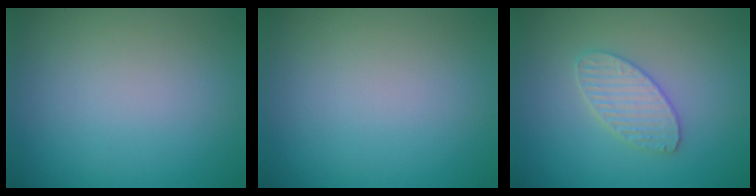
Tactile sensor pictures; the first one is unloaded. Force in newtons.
{"total": 0.0}
{"total": 3.0, "press": 3.0, "slide": 0.2}